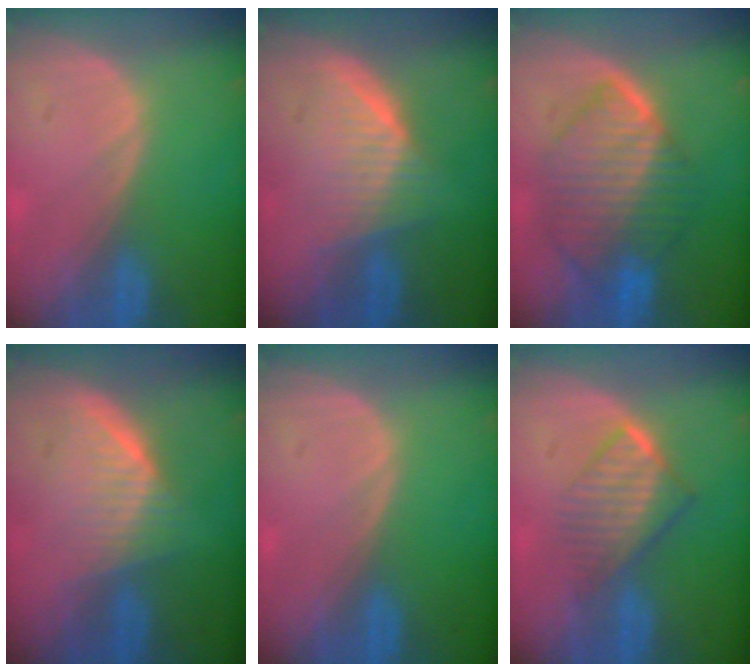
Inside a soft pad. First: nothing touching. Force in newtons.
{"total": 5.9, "press": 5.9, "slide": 0.6}
{"total": 10.2, "press": 10.1, "slide": 1.1}
{"total": 5.7, "press": 5.7, "slide": 0.7}
{"total": 0.0}
{"total": 6.6, "press": 6.0, "slide": 2.9}